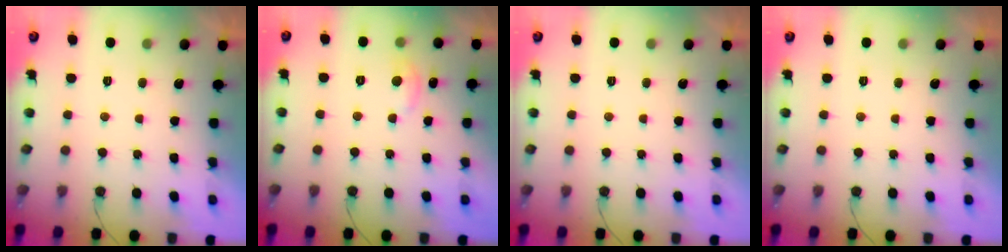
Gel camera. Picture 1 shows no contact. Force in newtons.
{"total": 4.7, "press": 4.7, "slide": 0.7}
{"total": 0.0}
{"total": 0.0}